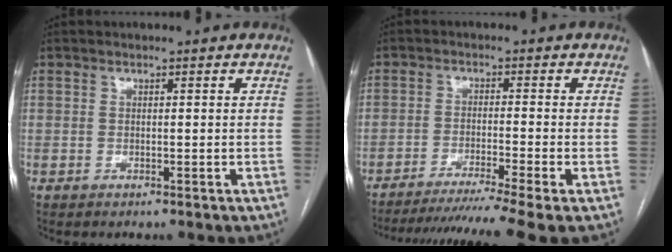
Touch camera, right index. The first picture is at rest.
{"total": 12.5, "force": [-10.3, -2.2, 6.8], "torque": [-0.098, -0.024, -0.159]}